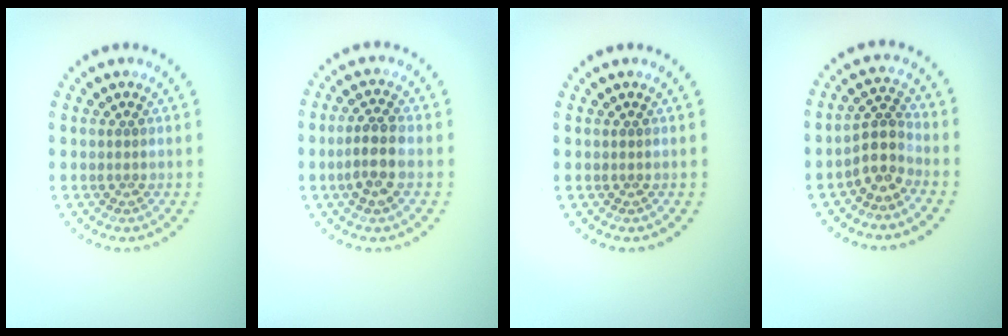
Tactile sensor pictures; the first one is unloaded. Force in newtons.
{"total": 3.0, "press": 2.8, "slide": 0.8}
{"total": 0.0}
{"total": 2.9, "press": 2.2, "slide": 1.8}